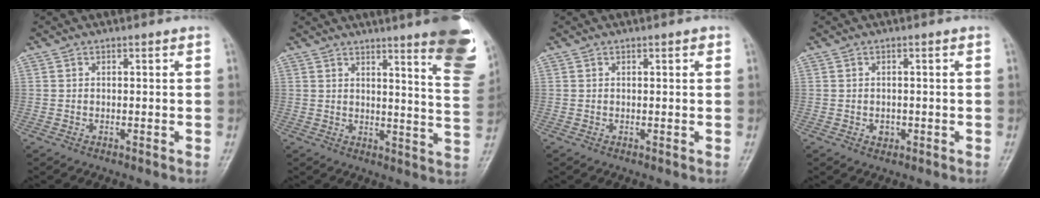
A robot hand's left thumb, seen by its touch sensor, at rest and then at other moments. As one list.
[{"total": 16.5, "force": [10.4, 2.3, 12.6], "torque": [-0.126, -0.063, 0.117]}, {"total": 1.0, "force": [0.5, 0.3, 0.8], "torque": [-0.009, 0.001, 0.005]}, {"total": 1.6, "force": [-0.5, 1.3, 0.8], "torque": [-0.004, 0.003, -0.005]}]